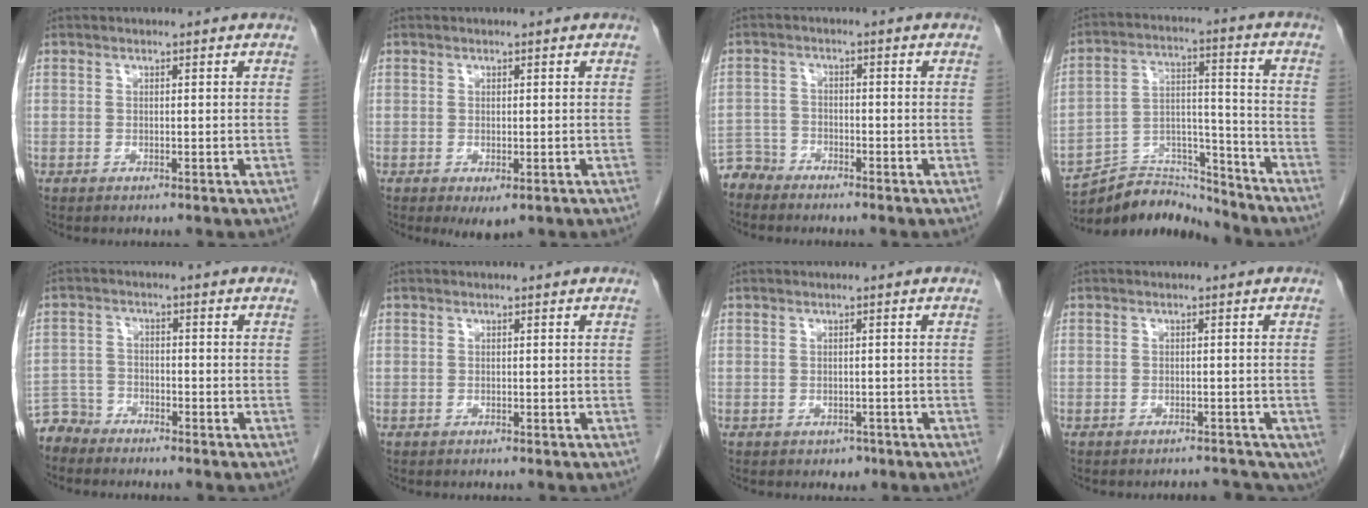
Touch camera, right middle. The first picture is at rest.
{"total": 2.5, "force": [-1.0, 1.1, 2.0], "torque": [-0.027, -0.006, -0.004]}
{"total": 3.5, "force": [-3.3, 0.9, -0.8], "torque": [0.017, -0.005, -0.064]}
{"total": 12.2, "force": [-12.0, 1.8, 0.6], "torque": [-0.004, 0.040, -0.209]}
{"total": 3.7, "force": [-3.5, 1.0, -0.8], "torque": [0.015, -0.006, -0.069]}
{"total": 0.0}
{"total": 1.3, "force": [-0.8, 1.0, 0.4], "torque": [-0.005, 0.002, -0.006]}
{"total": 5.5, "force": [-4.2, 2.9, 1.9], "torque": [-0.014, 0.002, -0.045]}